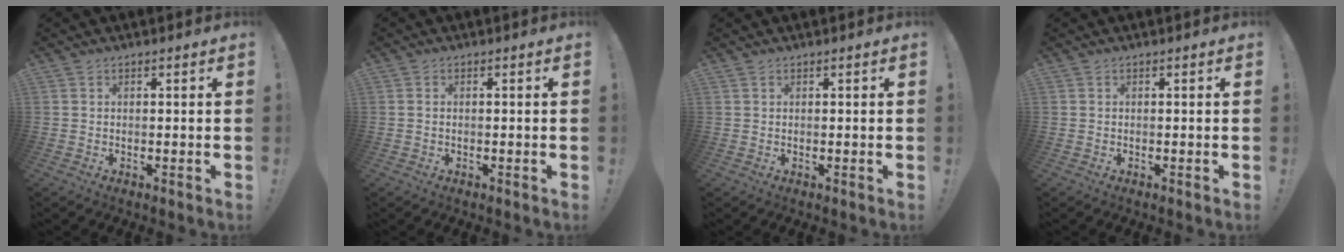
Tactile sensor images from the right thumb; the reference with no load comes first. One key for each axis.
{"total": 0.0}
{"total": 0.8, "fx": 0.8, "fy": 0.0, "fz": -0.2, "tx": 0.012, "ty": -0.004, "tz": 0.013}
{"total": 0.0}